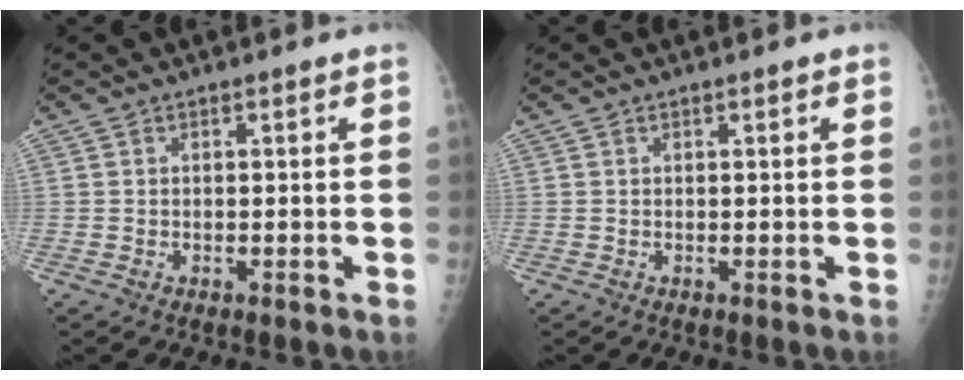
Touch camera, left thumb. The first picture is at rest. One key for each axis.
{"total": 0.5, "fx": 0.3, "fy": 0.0, "fz": 0.4, "tx": -0.006, "ty": 0.000, "tz": 0.005}